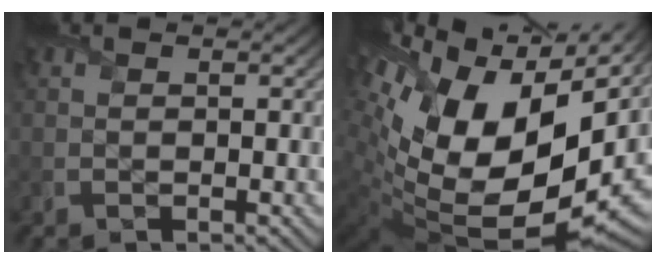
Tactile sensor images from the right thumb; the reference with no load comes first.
{"total": 21.0, "force": [3.9, 12.4, 16.5], "torque": [-0.315, -0.024, 0.095]}